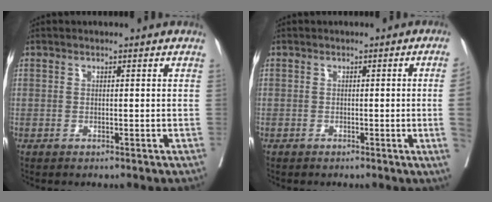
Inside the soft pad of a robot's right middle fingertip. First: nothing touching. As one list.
[{"total": 4.3, "force": [-0.5, -1.8, 3.8], "torque": [-0.046, -0.009, -0.004]}]